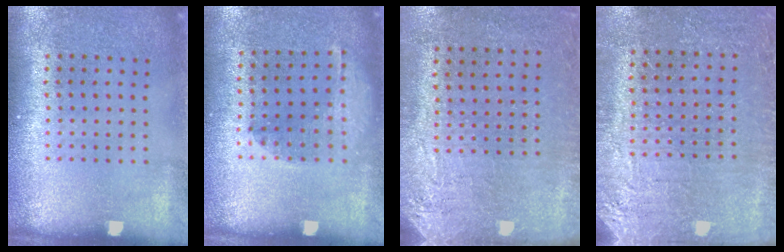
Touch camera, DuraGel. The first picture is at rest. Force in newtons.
{"total": 1.1, "press": 1.0, "slide": 0.2}
{"total": 2.9, "press": 2.4, "slide": 1.6}
{"total": 2.7, "press": 2.7, "slide": 0.4}